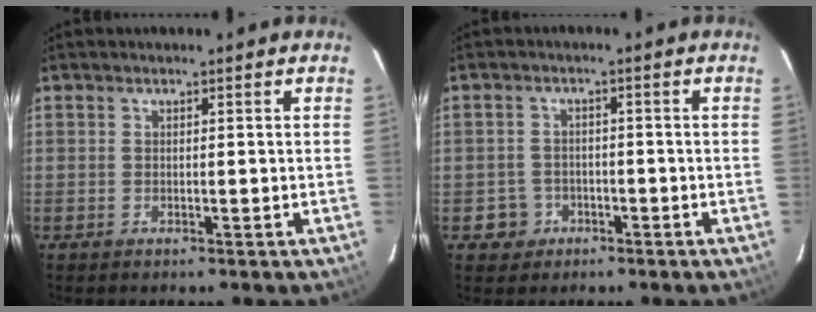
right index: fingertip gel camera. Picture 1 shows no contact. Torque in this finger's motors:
{"motor_torque": [-0.14, 0.05, -0.65, -0.21]}